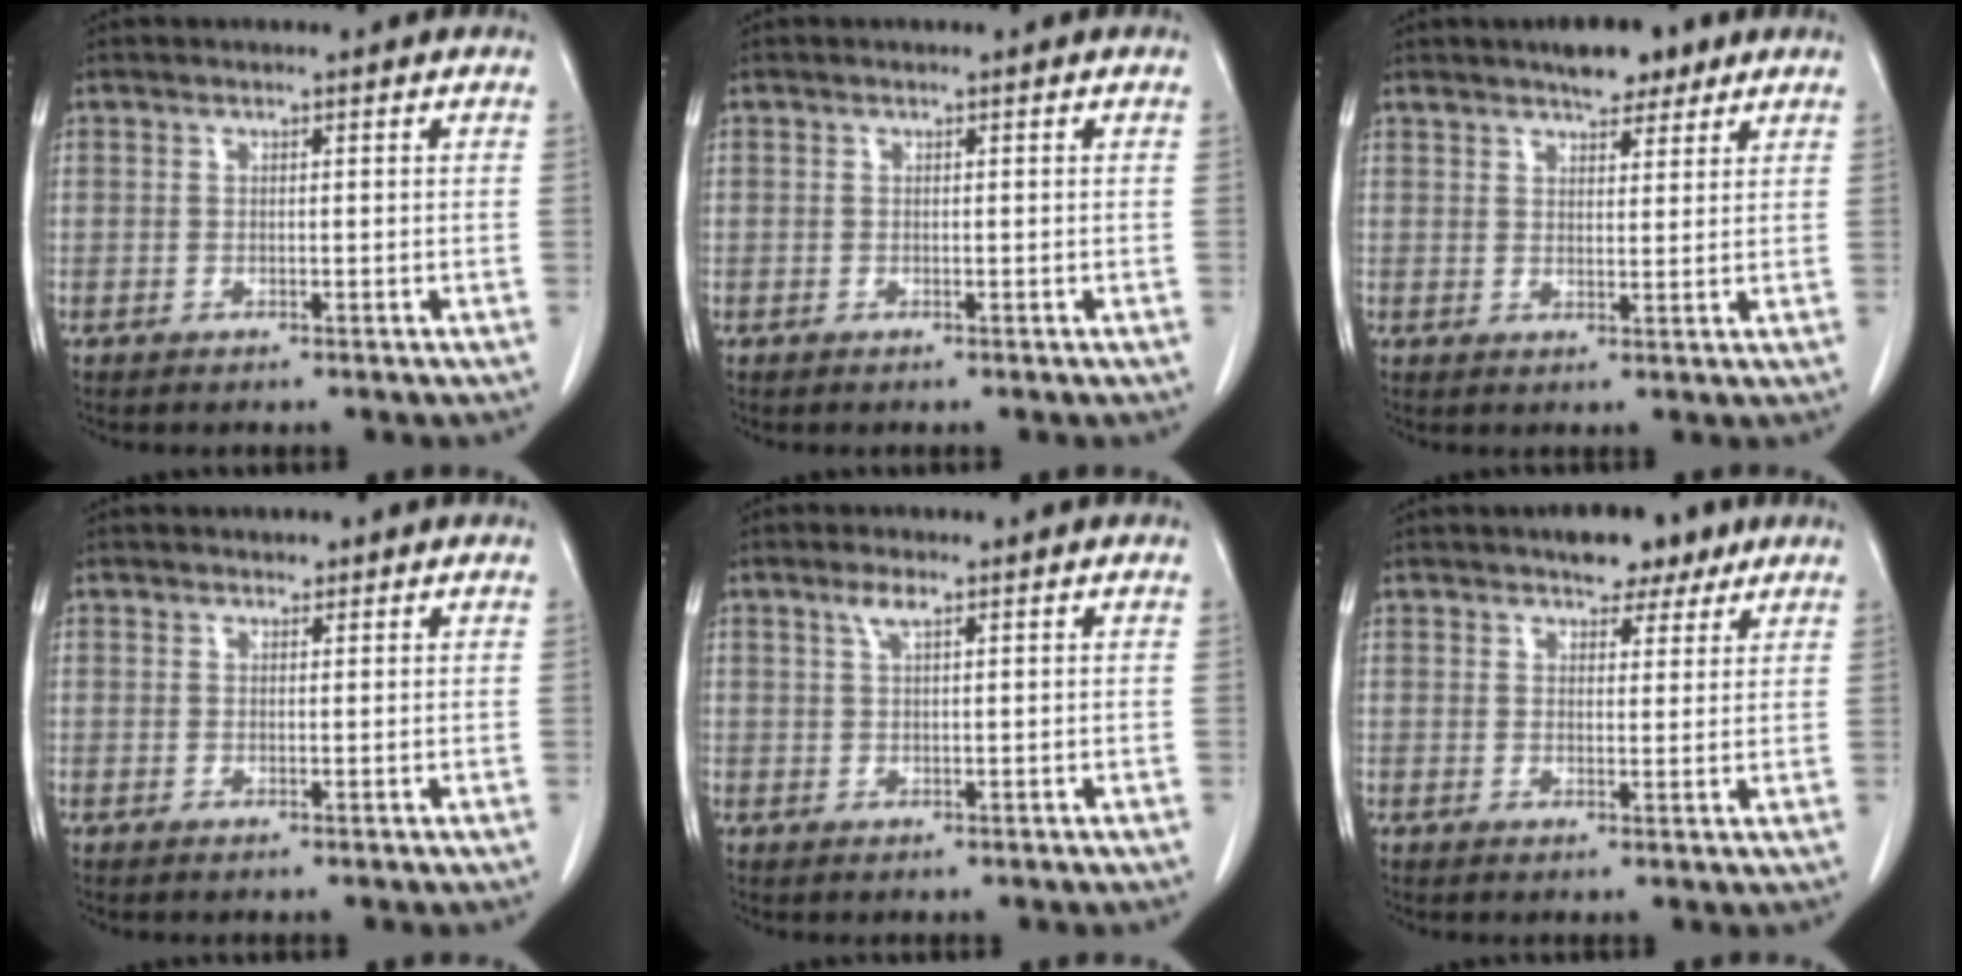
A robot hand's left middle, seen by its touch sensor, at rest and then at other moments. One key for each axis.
{"total": 0.0}
{"total": 5.5, "fx": 4.2, "fy": 1.9, "fz": 3.1, "tx": -0.048, "ty": 0.007, "tz": 0.065}
{"total": 0.9, "fx": 0.8, "fy": 0.4, "fz": 0.2, "tx": -0.002, "ty": -0.004, "tz": 0.010}
{"total": 2.0, "fx": 1.2, "fy": 0.4, "fz": 1.5, "tx": -0.034, "ty": 0.004, "tz": 0.027}
{"total": 5.3, "fx": 3.9, "fy": 2.5, "fz": 2.5, "tx": -0.031, "ty": 0.007, "tz": 0.057}